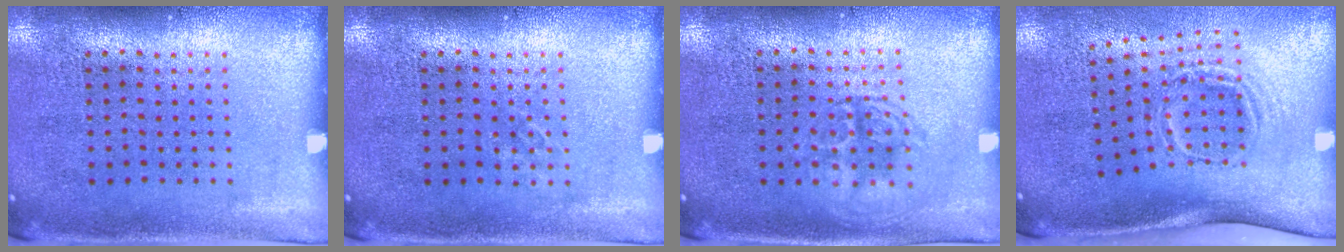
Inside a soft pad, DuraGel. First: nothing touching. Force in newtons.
{"total": 0.6, "press": 0.6, "slide": 0.1}
{"total": 1.1, "press": 1.1, "slide": 0.2}
{"total": 1.9, "press": 1.2, "slide": 1.5}